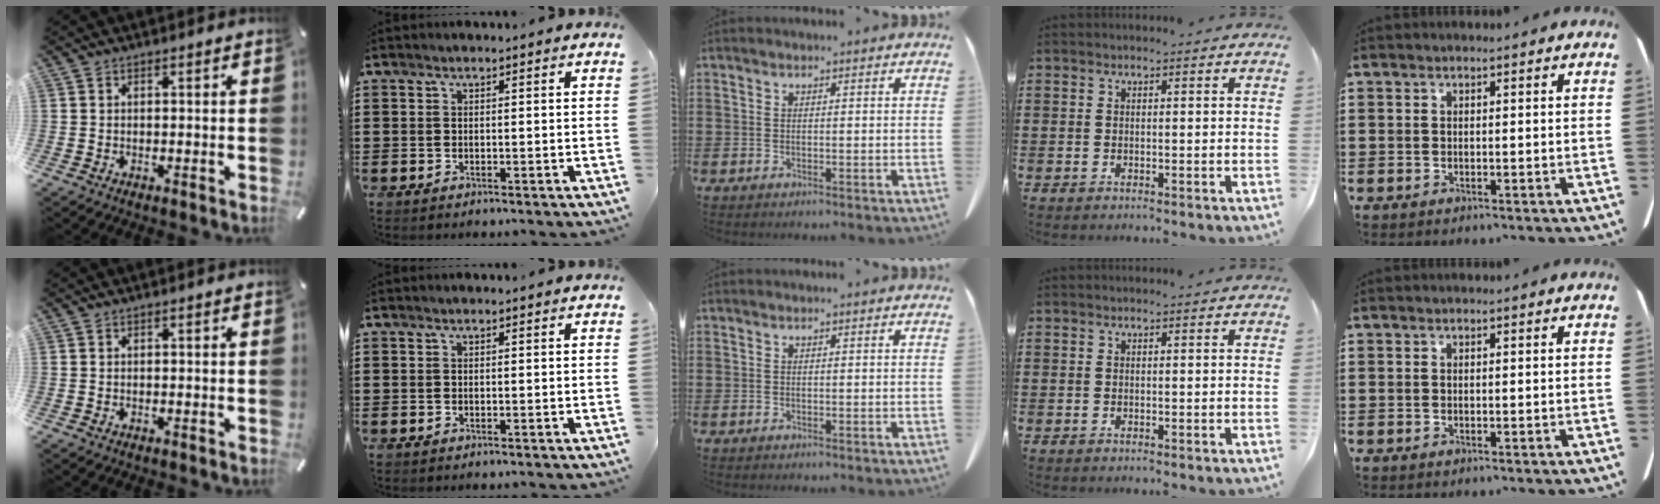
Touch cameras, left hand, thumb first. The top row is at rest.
{}